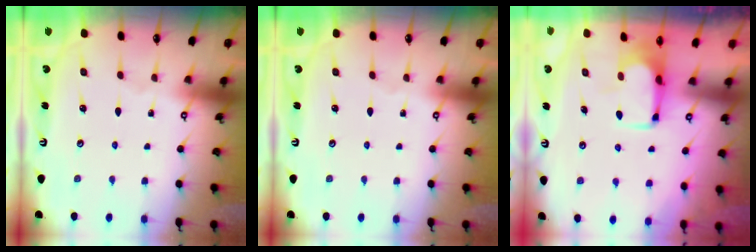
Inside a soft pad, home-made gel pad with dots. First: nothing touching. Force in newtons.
{"total": 0.0}
{"total": 3.5, "press": 3.5, "slide": 0.2}